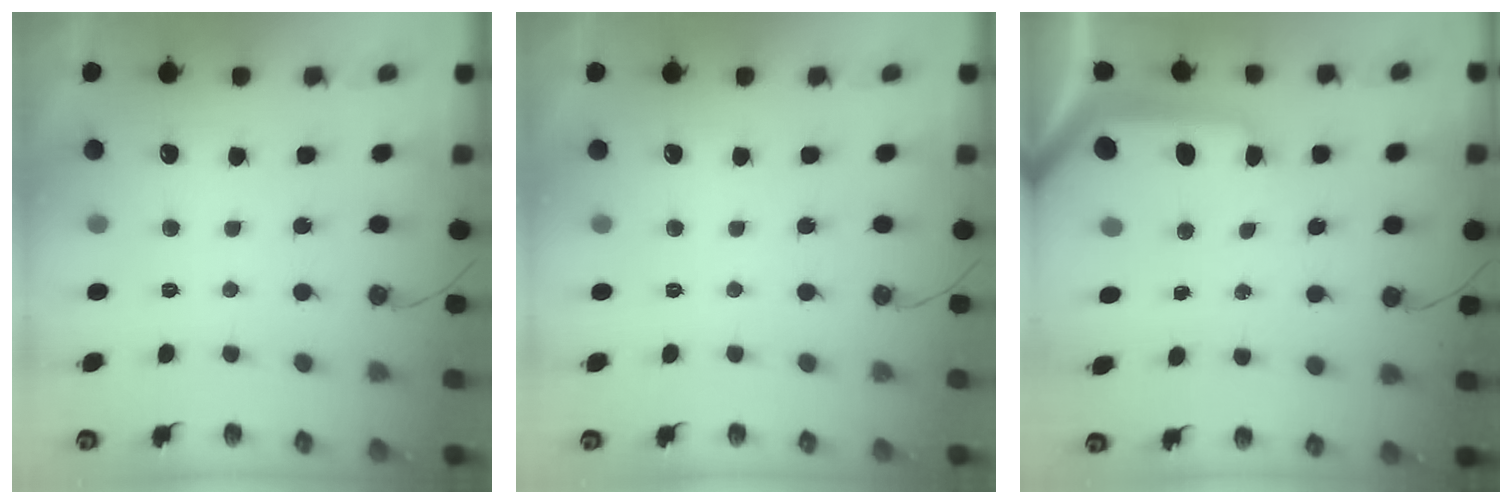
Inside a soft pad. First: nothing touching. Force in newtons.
{"total": 0.0}
{"total": 10.5, "press": 10.4, "slide": 1.1}